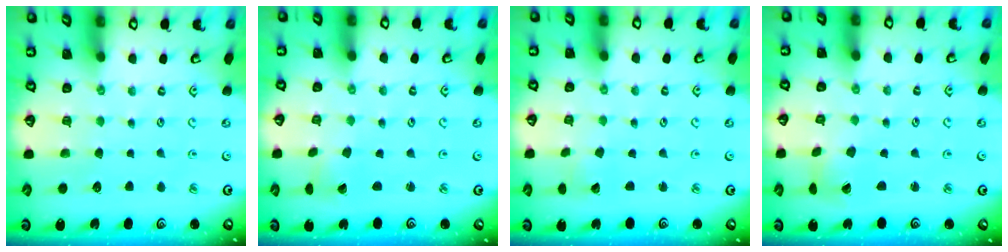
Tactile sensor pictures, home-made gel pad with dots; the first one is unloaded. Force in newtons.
{"total": 1.3, "press": 1.3, "slide": 0.1}
{"total": 2.4, "press": 2.4, "slide": 0.2}
{"total": 2.3, "press": 2.3, "slide": 0.3}